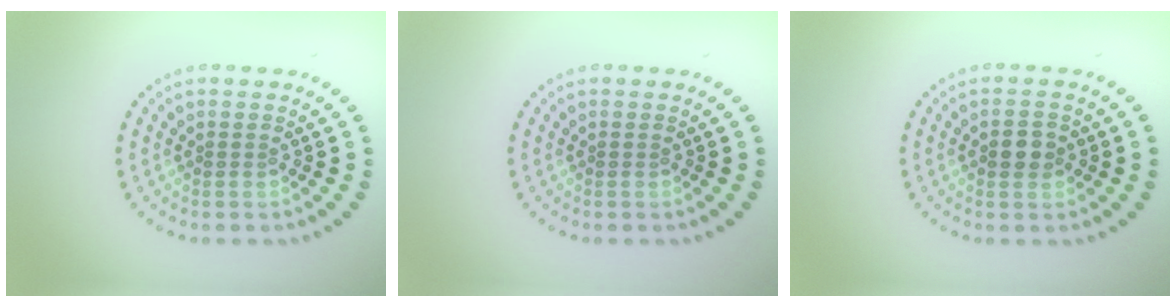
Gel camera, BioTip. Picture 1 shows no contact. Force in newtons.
{"total": 0.0}
{"total": 2.0, "press": 2.0, "slide": 0.1}